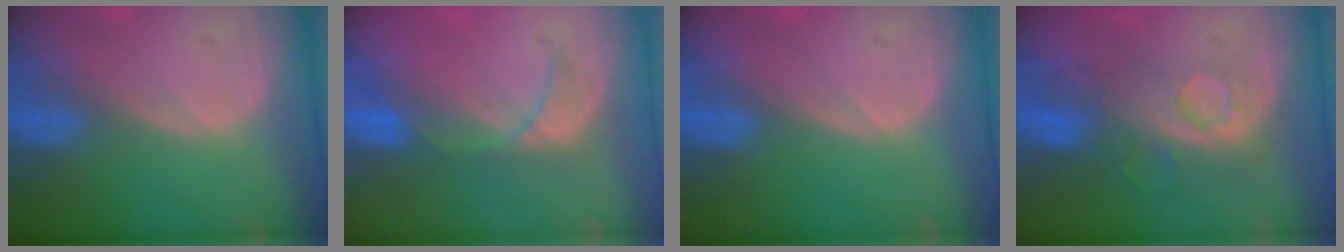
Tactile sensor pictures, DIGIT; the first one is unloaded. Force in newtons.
{"total": 4.6, "press": 4.6, "slide": 0.8}
{"total": 0.0}
{"total": 8.4, "press": 7.1, "slide": 4.4}